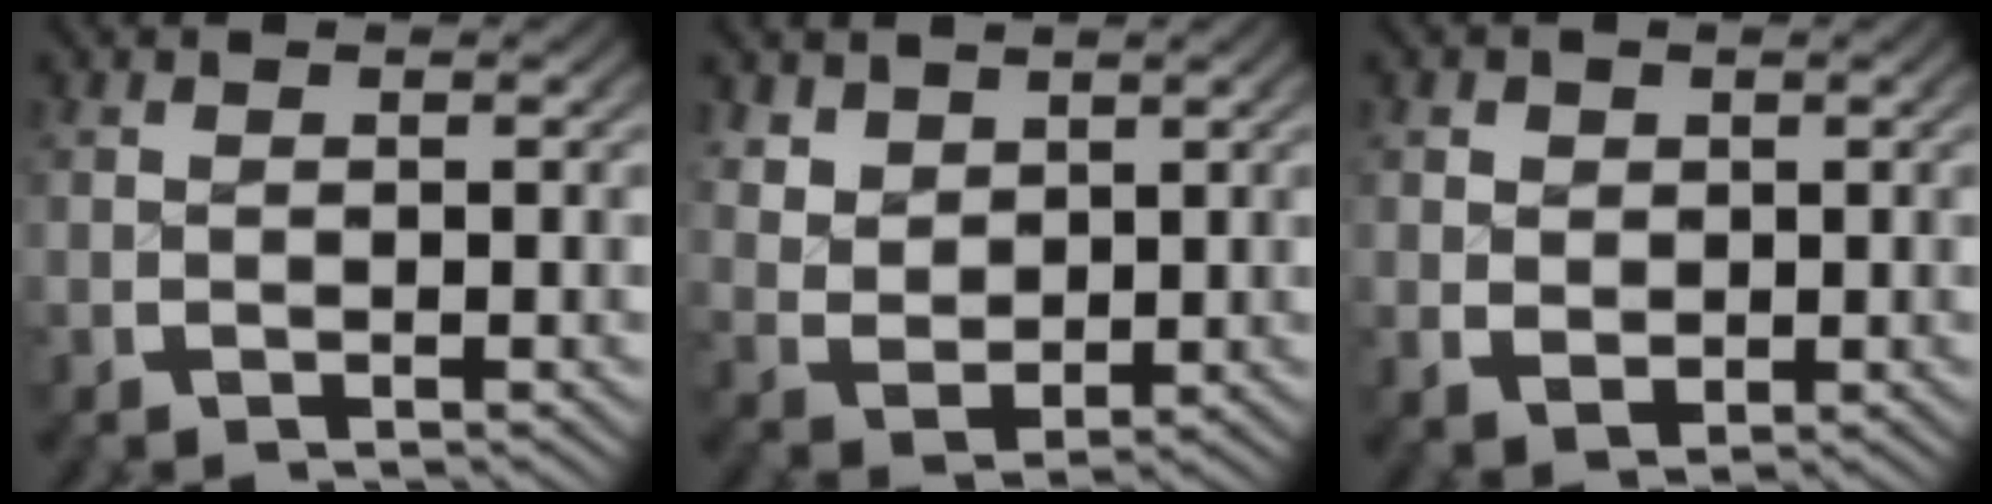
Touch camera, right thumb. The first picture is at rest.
{"total": 4.2, "force": [1.3, 3.3, 2.2], "torque": [-0.055, -0.027, 0.037]}
{"total": 2.8, "force": [0.1, 2.5, 1.3], "torque": [-0.027, -0.019, 0.012]}